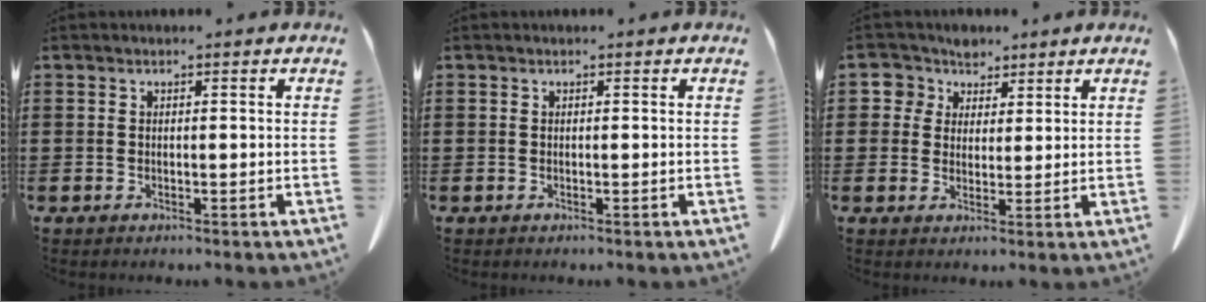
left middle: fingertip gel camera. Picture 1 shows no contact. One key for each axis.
{"total": 0.0}
{"total": 4.6, "fx": 2.7, "fy": 3.7, "fz": 0.6, "tx": -0.029, "ty": 0.005, "tz": 0.045}